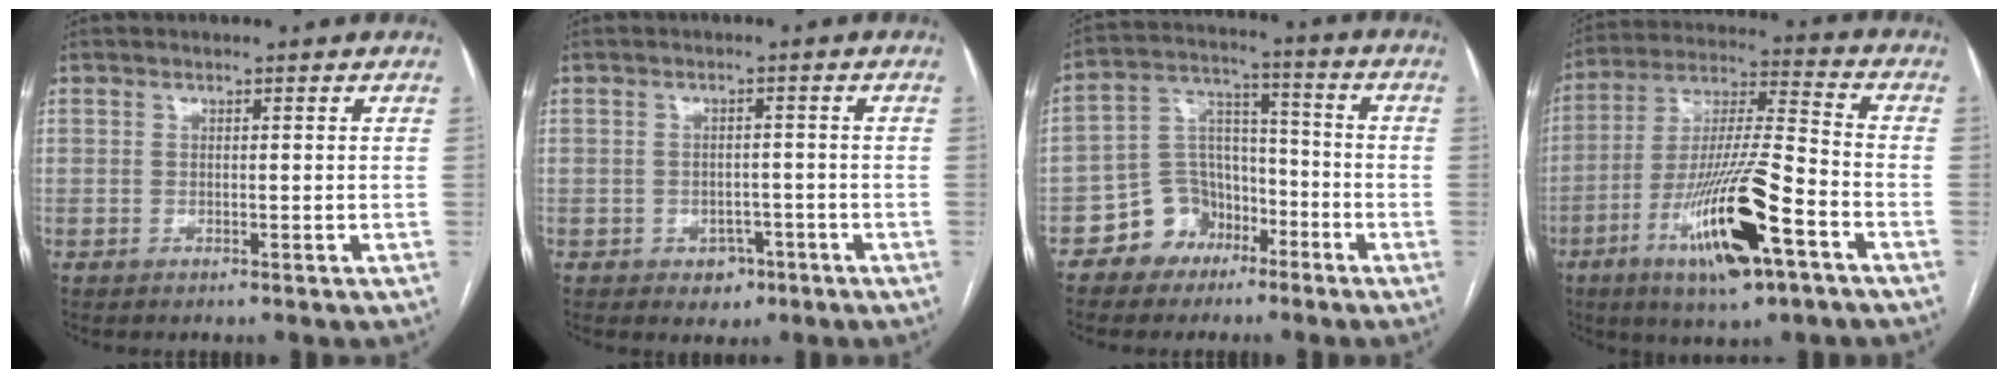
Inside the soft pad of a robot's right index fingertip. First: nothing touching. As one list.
[{"total": 3.4, "force": [-1.8, 2.6, 1.4], "torque": [-0.008, 0.008, -0.018]}, {"total": 9.2, "force": [-5.3, 7.1, 2.5], "torque": [-0.051, 0.033, -0.088]}, {"total": 18.3, "force": [-8.4, 2.7, 16.0], "torque": [-0.310, -0.018, -0.143]}]